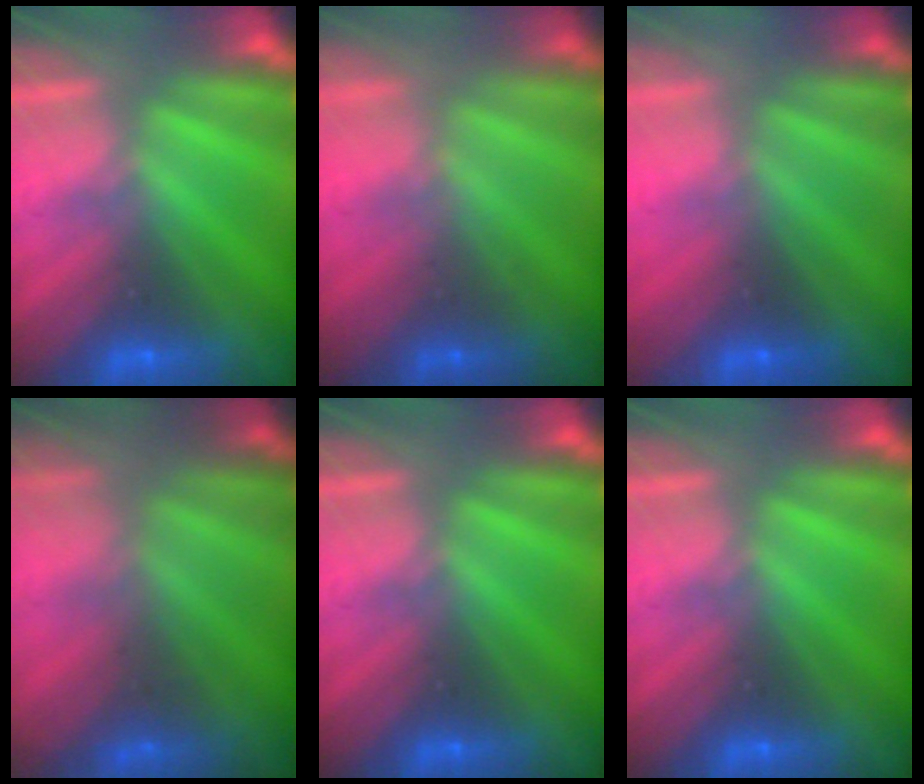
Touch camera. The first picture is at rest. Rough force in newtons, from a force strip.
{"total": 1.6}
{"total": 3.0}
{"total": 11.8}
{"total": 0.0}
{"total": 0.0}